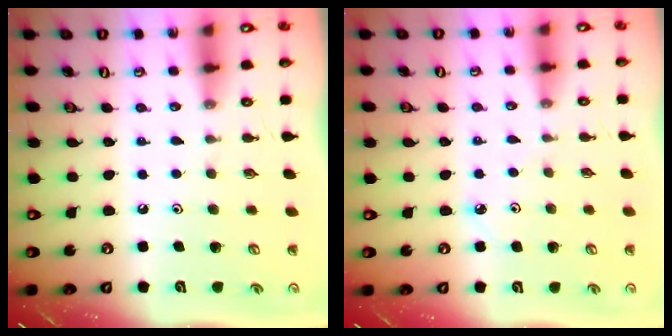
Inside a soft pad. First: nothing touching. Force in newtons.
{"total": 2.5, "press": 2.5, "slide": 0.3}